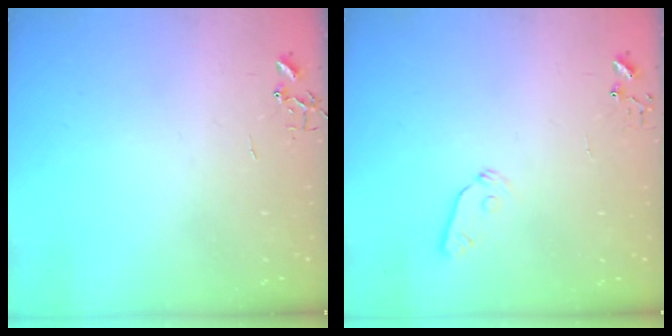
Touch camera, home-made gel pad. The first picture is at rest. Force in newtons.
{"total": 6.0, "press": 5.9, "slide": 0.9}